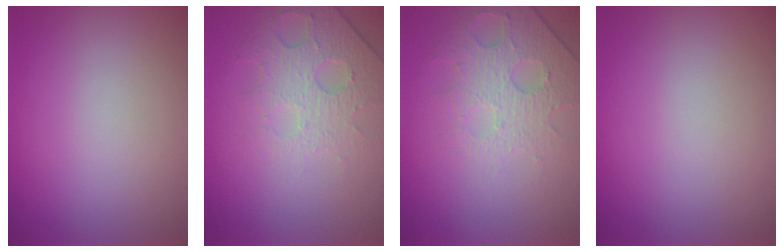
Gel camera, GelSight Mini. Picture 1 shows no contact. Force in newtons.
{"total": 4.9, "press": 3.1, "slide": 3.7}
{"total": 4.9, "press": 3.1, "slide": 3.7}
{"total": 0.0}